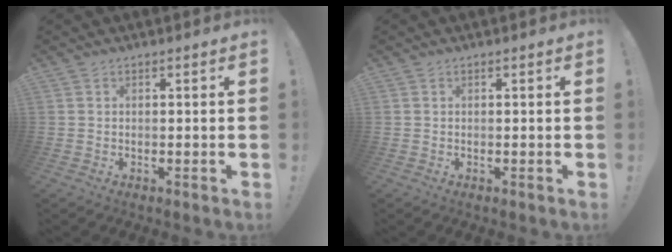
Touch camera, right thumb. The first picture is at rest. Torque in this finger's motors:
{"motor_torque": [-0.10, 0.10, 0.09, -0.09, 0.11]}